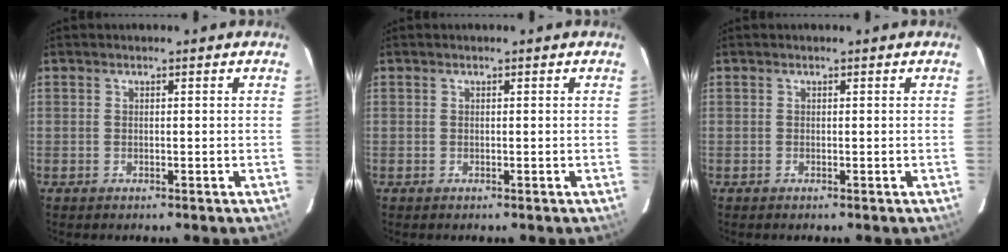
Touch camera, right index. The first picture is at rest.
{"total": 0.0}
{"total": 0.0}